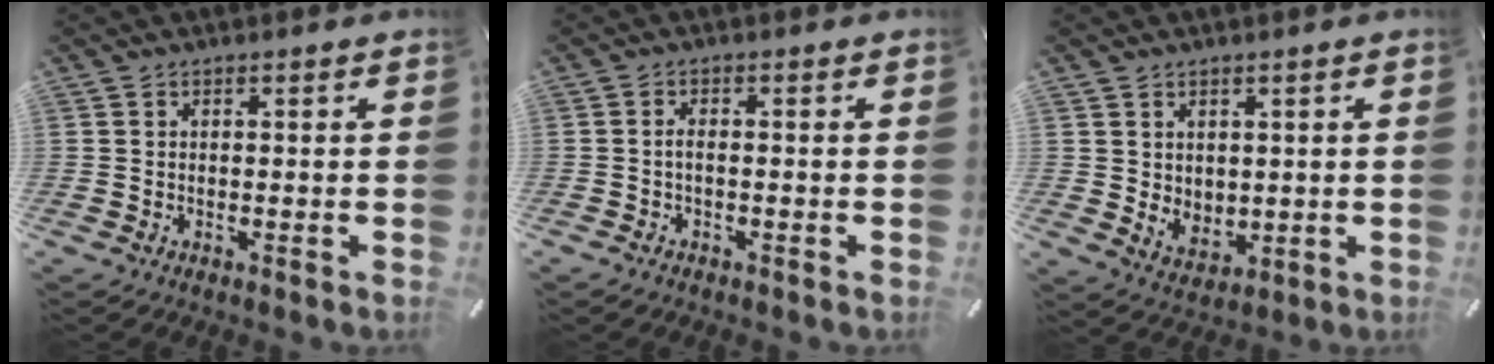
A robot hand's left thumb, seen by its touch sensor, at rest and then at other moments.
{"total": 1.4, "force": [-0.6, 0.5, 1.2], "torque": [-0.023, 0.002, -0.012]}
{"total": 4.7, "force": [2.1, 4.1, 1.0], "torque": [-0.011, -0.018, 0.037]}